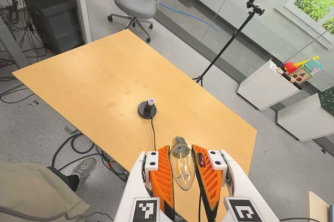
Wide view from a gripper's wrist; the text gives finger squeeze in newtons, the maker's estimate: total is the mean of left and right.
{"total": 17.3, "left": 18.3, "right": 16.4}